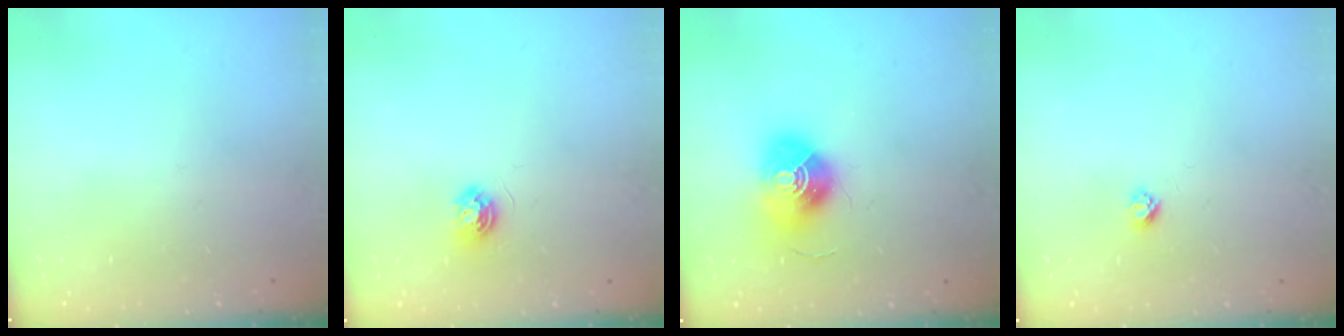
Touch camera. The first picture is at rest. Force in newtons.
{"total": 4.8, "press": 4.8, "slide": 0.6}
{"total": 12.7, "press": 12.7, "slide": 0.5}
{"total": 2.7, "press": 2.6, "slide": 0.3}